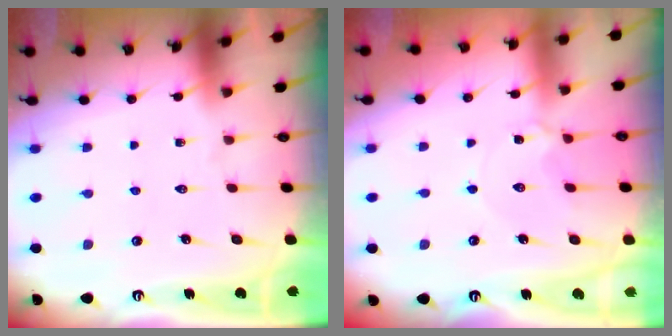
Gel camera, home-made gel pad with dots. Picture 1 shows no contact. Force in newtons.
{"total": 2.3, "press": 2.3, "slide": 0.3}